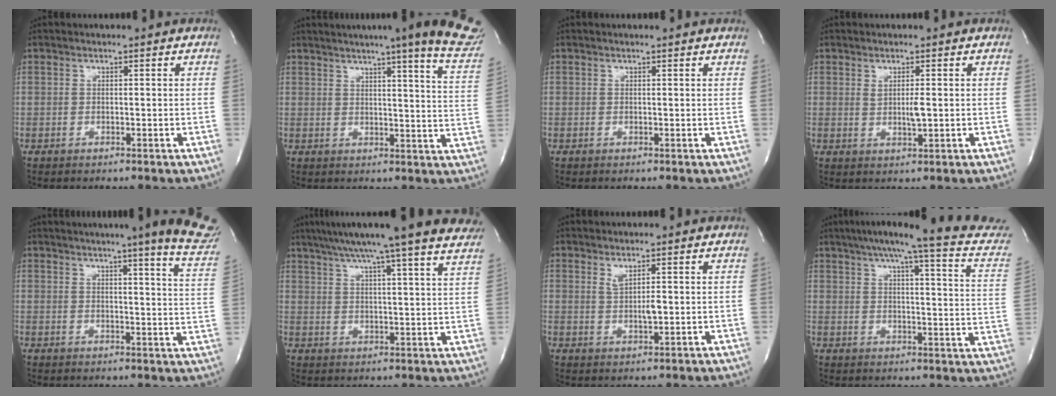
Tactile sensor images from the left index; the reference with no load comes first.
{"total": 20.7, "force": [16.9, -0.4, 11.9], "torque": [-0.160, -0.055, 0.189]}
{"total": 0.9, "force": [0.9, -0.1, 0.3], "torque": [-0.012, -0.001, 0.012]}
{"total": 2.2, "force": [0.3, 0.3, 2.1], "torque": [-0.042, -0.006, 0.008]}
{"total": 18.0, "force": [15.0, -1.0, 9.8], "torque": [-0.126, -0.062, 0.163]}
{"total": 23.5, "force": [20.0, -0.5, 12.4], "torque": [-0.205, -0.011, 0.260]}
{"total": 2.3, "force": [0.6, 0.3, 2.2], "torque": [-0.044, -0.007, 0.013]}
{"total": 20.2, "force": [17.3, 0.2, 10.4], "torque": [-0.146, -0.042, 0.199]}